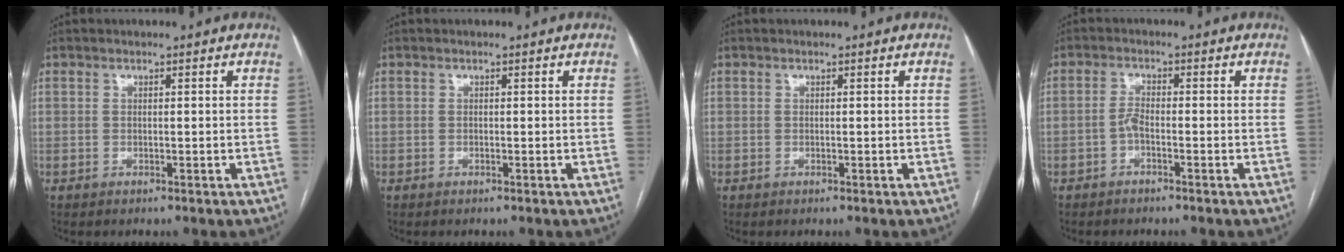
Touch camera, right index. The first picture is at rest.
{"total": 0.0}
{"total": 0.0}
{"total": 1.8, "force": [-0.9, 0.4, 1.5], "torque": [-0.029, 0.005, -0.019]}